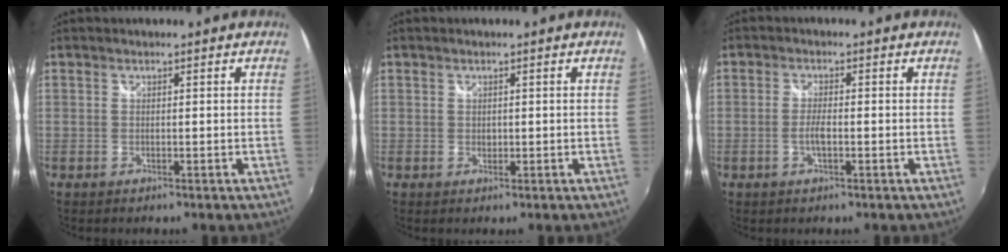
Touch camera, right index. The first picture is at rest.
{"total": 0.7, "force": [0.1, 0.7, 0.2], "torque": [0.000, -0.002, 0.001]}
{"total": 2.6, "force": [-0.9, 0.6, 2.4], "torque": [-0.051, -0.002, -0.017]}